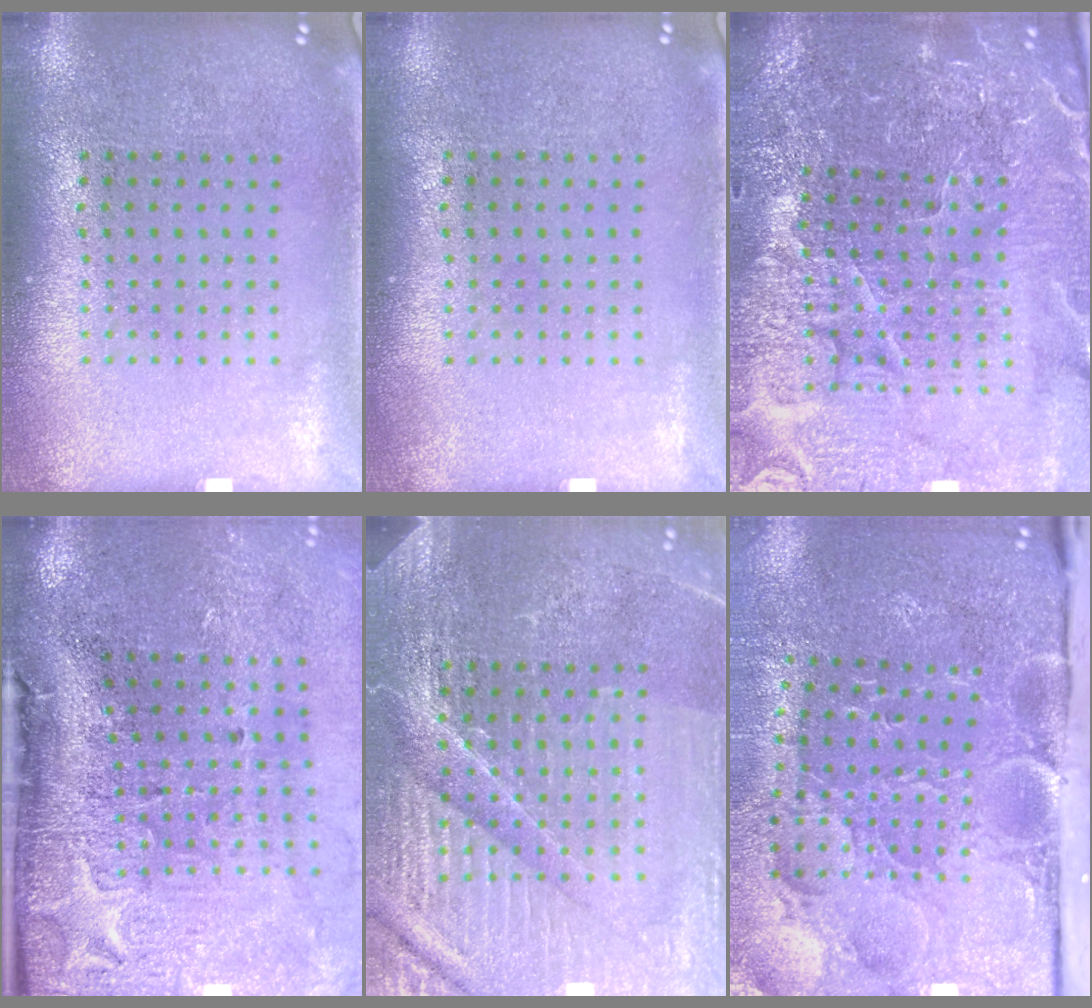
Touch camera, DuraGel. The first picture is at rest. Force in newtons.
{"total": 0.0}
{"total": 5.1, "press": 4.9, "slide": 1.6}
{"total": 4.9, "press": 3.8, "slide": 3.1}
{"total": 4.9, "press": 4.6, "slide": 1.7}
{"total": 4.4, "press": 3.8, "slide": 2.1}